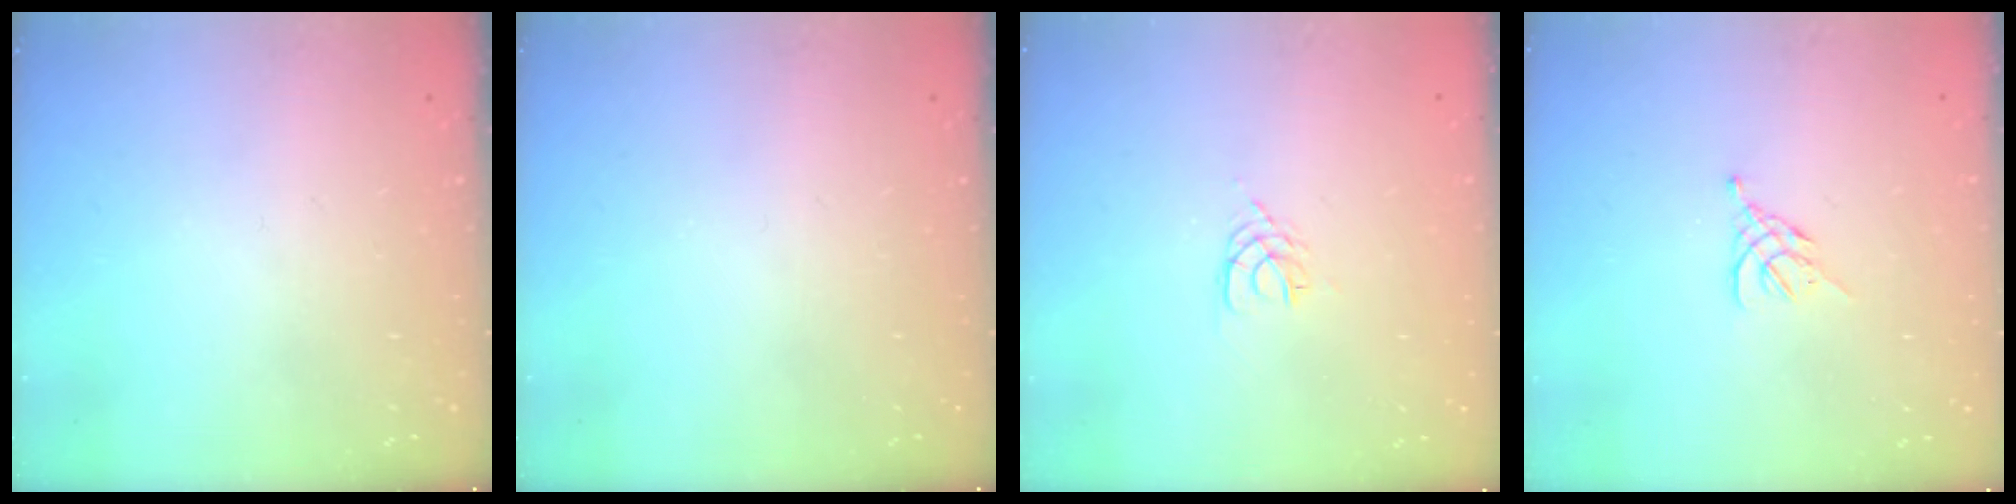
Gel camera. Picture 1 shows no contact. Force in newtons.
{"total": 0.0}
{"total": 2.4, "press": 2.3, "slide": 0.4}
{"total": 4.7, "press": 4.6, "slide": 0.7}